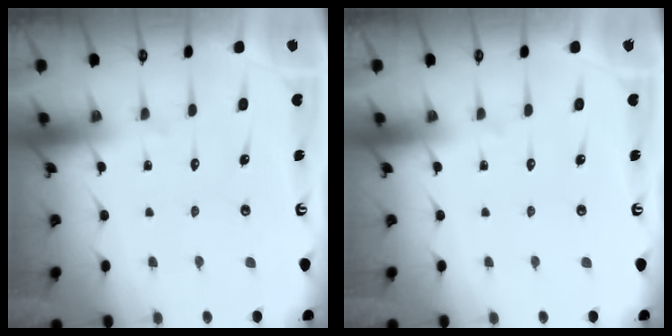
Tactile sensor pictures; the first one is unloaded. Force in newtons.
{"total": 0.0}